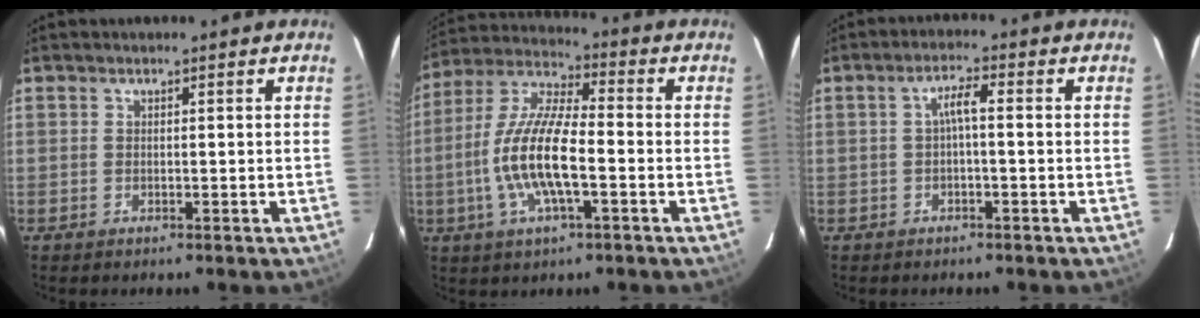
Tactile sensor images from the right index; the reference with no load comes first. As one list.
[{"total": 14.2, "force": [-3.4, 4.0, 13.2], "torque": [-0.270, -0.002, -0.068]}, {"total": 3.2, "force": [-0.5, 0.9, 3.0], "torque": [-0.057, 0.012, -0.007]}]